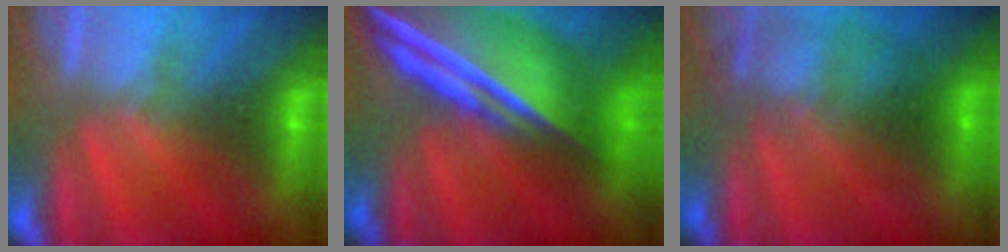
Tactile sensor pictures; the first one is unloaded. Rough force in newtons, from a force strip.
{"total": 7.5}
{"total": 2.2}